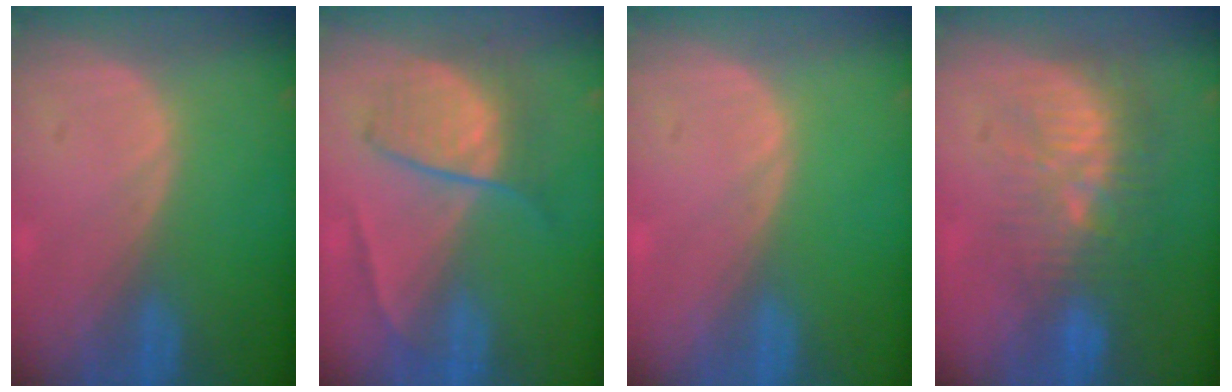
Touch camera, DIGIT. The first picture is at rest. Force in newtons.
{"total": 6.7, "press": 6.5, "slide": 1.4}
{"total": 0.0}
{"total": 9.7, "press": 8.9, "slide": 3.8}